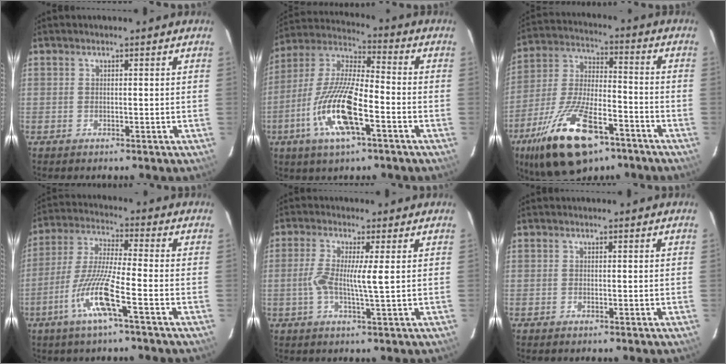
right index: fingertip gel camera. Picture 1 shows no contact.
{"total": 15.3, "force": [-5.8, 3.3, 13.8], "torque": [-0.289, -0.006, -0.108]}
{"total": 18.8, "force": [-11.4, 6.0, 13.7], "torque": [-0.288, -0.025, -0.204]}
{"total": 10.8, "force": [-4.8, -0.1, 9.7], "torque": [-0.200, -0.006, -0.099]}
{"total": 5.3, "force": [0.1, -0.1, 5.3], "torque": [-0.111, -0.002, -0.002]}
{"total": 0.0}